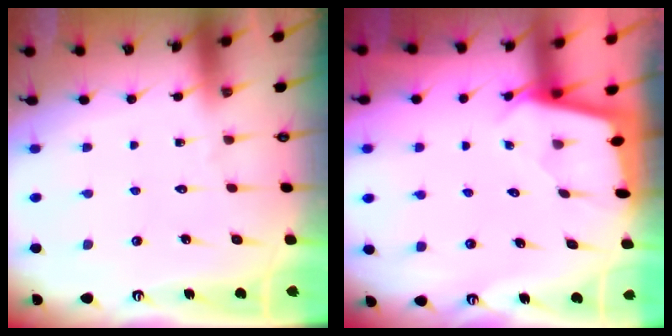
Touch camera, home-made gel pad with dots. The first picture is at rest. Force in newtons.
{"total": 1.7, "press": 1.7, "slide": 0.2}